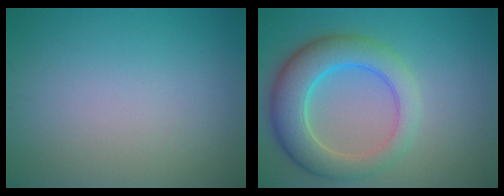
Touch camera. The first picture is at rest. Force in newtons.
{"total": 7.0, "press": 7.0, "slide": 0.3}